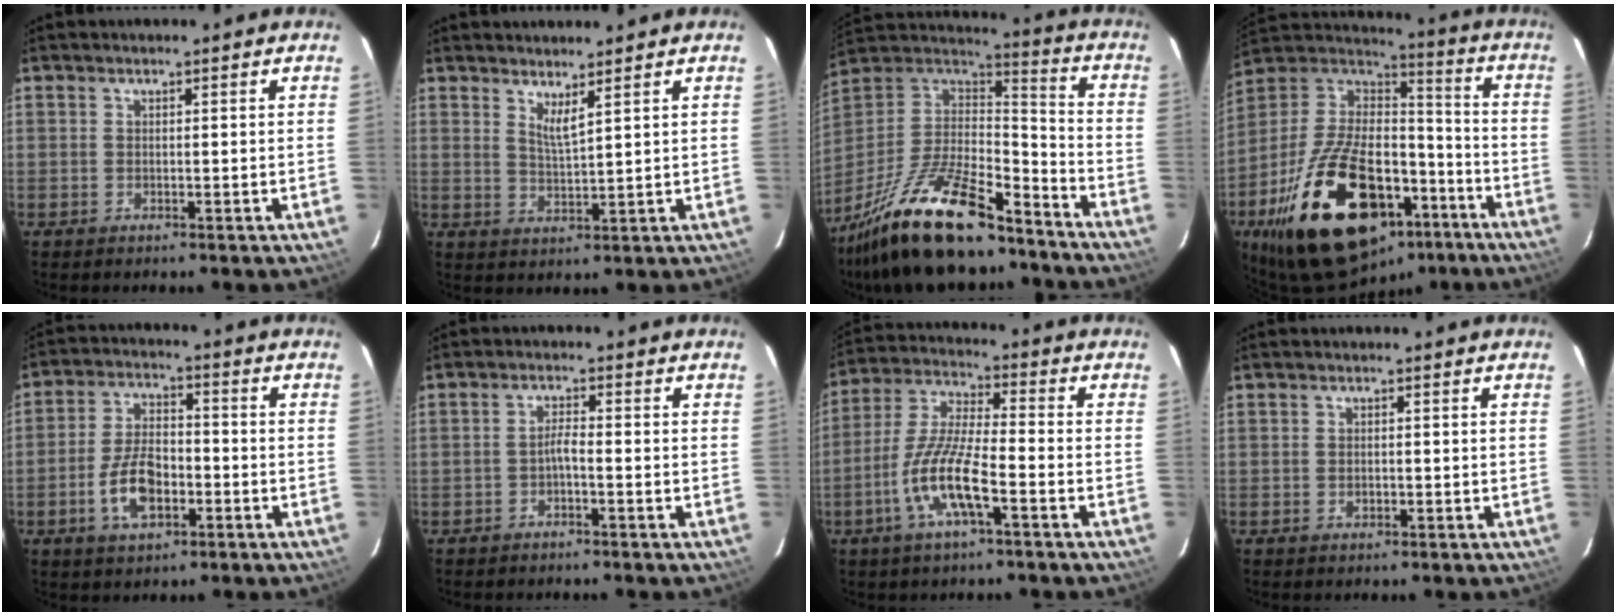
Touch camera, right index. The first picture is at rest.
{"total": 3.2, "force": [2.4, -0.1, 2.2], "torque": [-0.039, -0.009, 0.039]}
{"total": 26.8, "force": [-19.0, 9.0, 16.6], "torque": [-0.330, -0.027, -0.313]}
{"total": 31.4, "force": [-17.0, 16.3, 20.7], "torque": [-0.392, 0.008, -0.256]}
{"total": 9.4, "force": [-3.6, 4.8, 7.3], "torque": [-0.151, 0.007, -0.061]}
{"total": 1.9, "force": [-1.2, 0.1, 1.4], "torque": [-0.031, 0.006, -0.022]}
{"total": 11.8, "force": [-5.1, 2.2, 10.4], "torque": [-0.222, -0.004, -0.100]}
{"total": 1.1, "force": [-0.3, 0.8, 0.7], "torque": [-0.012, 0.002, -0.005]}